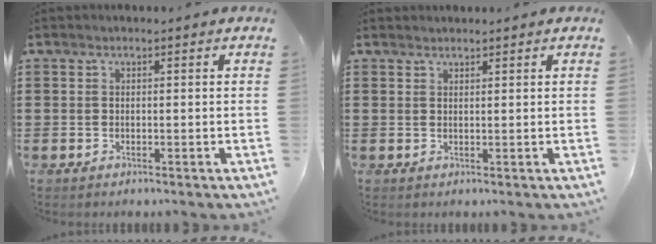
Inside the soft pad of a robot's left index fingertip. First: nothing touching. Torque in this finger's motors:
{"motor_torque": [0.39, 0.44, -0.01, 0.00]}